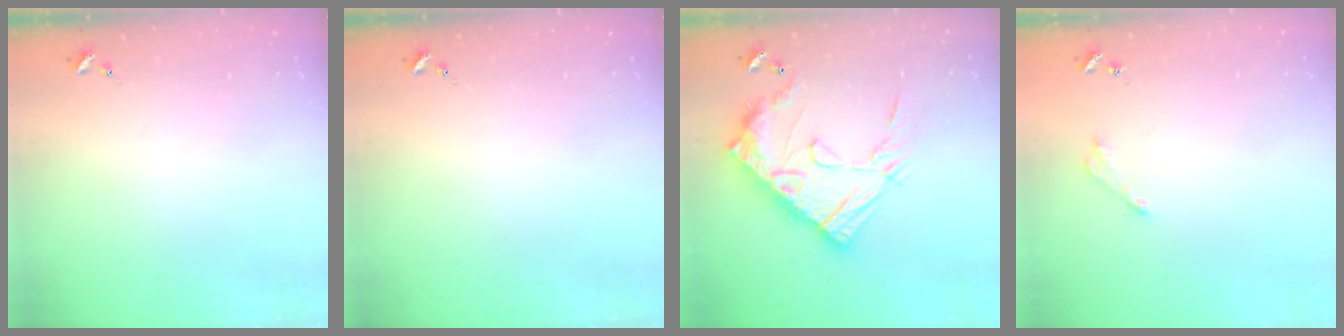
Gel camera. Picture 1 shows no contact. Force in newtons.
{"total": 0.0}
{"total": 21.0, "press": 21.0, "slide": 1.6}
{"total": 2.8, "press": 2.8, "slide": 0.4}